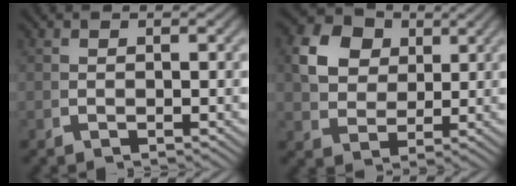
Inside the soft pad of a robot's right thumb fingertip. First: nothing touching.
{"total": 9.1, "force": [3.1, 7.1, 4.8], "torque": [-0.108, -0.009, 0.057]}